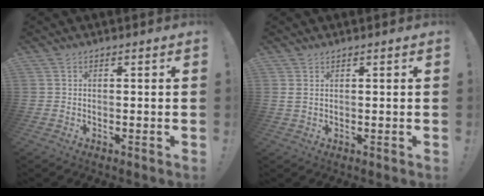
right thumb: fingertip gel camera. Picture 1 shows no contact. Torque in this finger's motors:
{"motor_torque": [-0.23, 0.08, -0.29, 0.24, 0.00]}